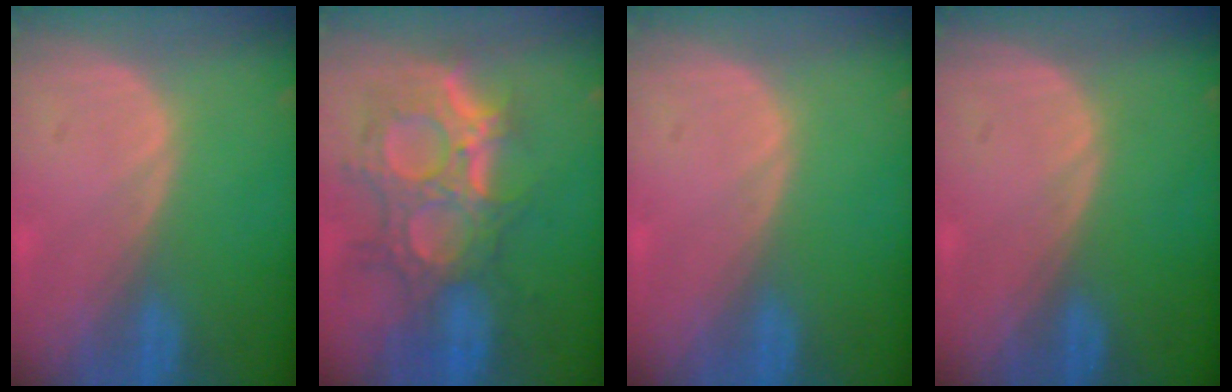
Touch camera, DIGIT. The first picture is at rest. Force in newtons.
{"total": 12.0, "press": 10.8, "slide": 5.4}
{"total": 0.0}
{"total": 0.0}